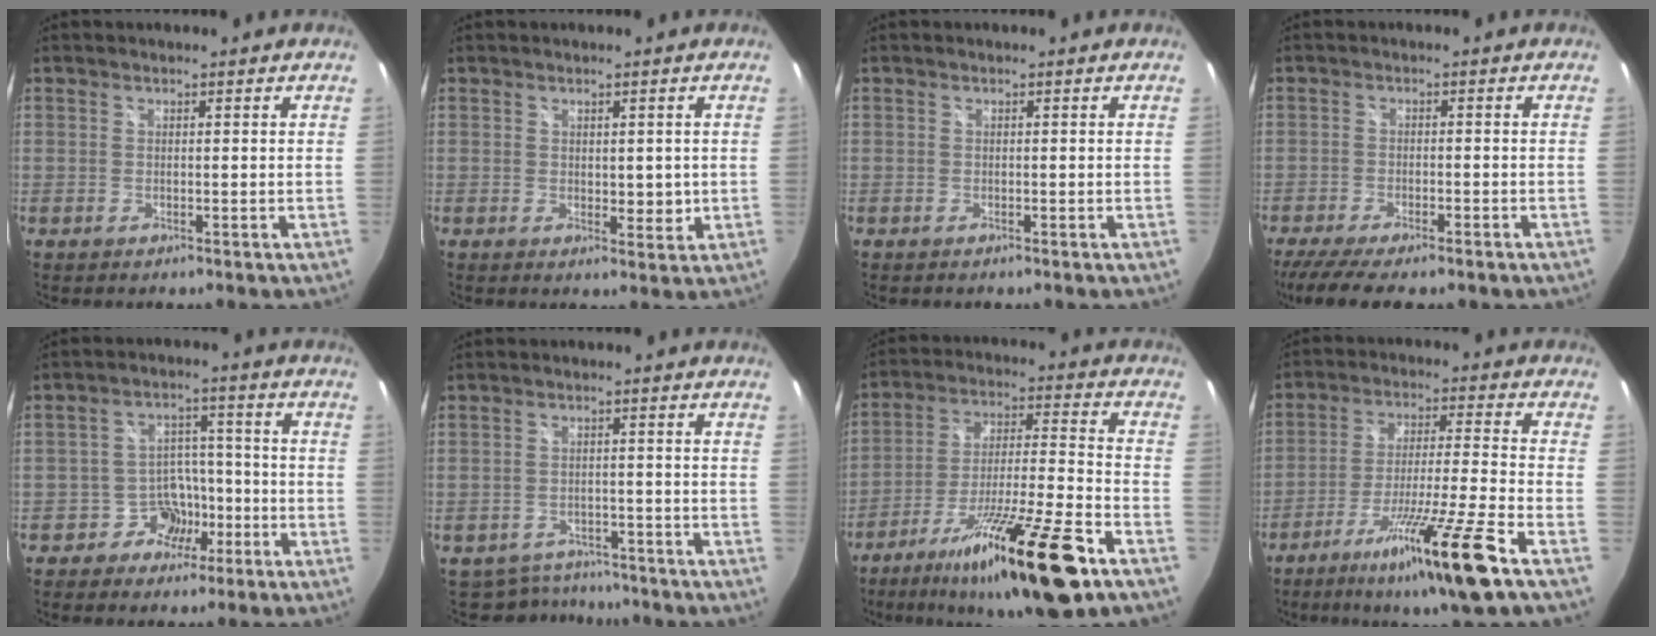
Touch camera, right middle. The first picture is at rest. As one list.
[{"total": 2.4, "force": [0.7, 1.5, 1.8], "torque": [-0.021, -0.002, 0.012]}, {"total": 0.0}, {"total": 10.9, "force": [-8.4, 2.7, 6.4], "torque": [-0.139, -0.039, -0.133]}, {"total": 6.6, "force": [-3.8, 5.3, 1.3], "torque": [-0.023, 0.029, -0.057]}, {"total": 6.6, "force": [-5.8, 3.2, 0.5], "torque": [-0.020, 0.006, -0.081]}, {"total": 22.0, "force": [-14.0, 2.1, 16.9], "torque": [-0.295, -0.031, -0.233]}, {"total": 15.7, "force": [-9.8, -1.5, 12.2], "torque": [-0.230, -0.038, -0.165]}]